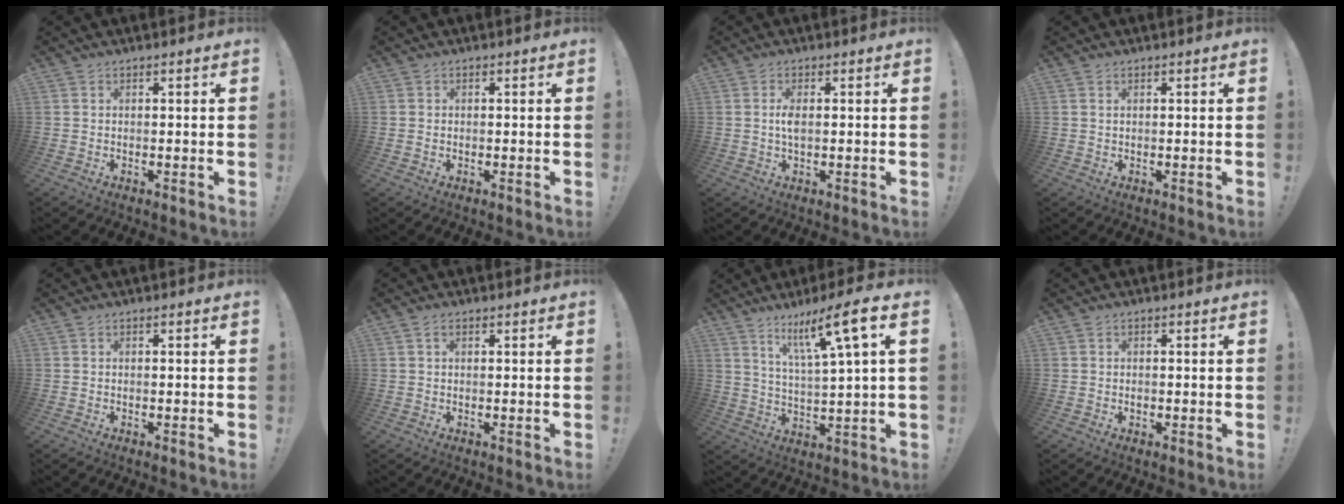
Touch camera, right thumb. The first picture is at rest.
{"total": 0.6, "force": [0.1, 0.6, 0.2], "torque": [-0.003, 0.002, 0.002]}
{"total": 2.9, "force": [0.1, 1.0, 2.7], "torque": [-0.054, -0.002, -0.003]}
{"total": 0.7, "force": [0.4, 0.2, 0.5], "torque": [-0.003, -0.003, 0.007]}
{"total": 0.0}
{"total": 1.4, "force": [0.6, 0.9, 0.9], "torque": [-0.013, 0.000, 0.009]}
{"total": 13.0, "force": [6.6, 0.8, 11.2], "torque": [-0.190, -0.031, 0.095]}
{"total": 0.7, "force": [-0.3, 0.6, 0.2], "torque": [-0.001, 0.001, -0.007]}